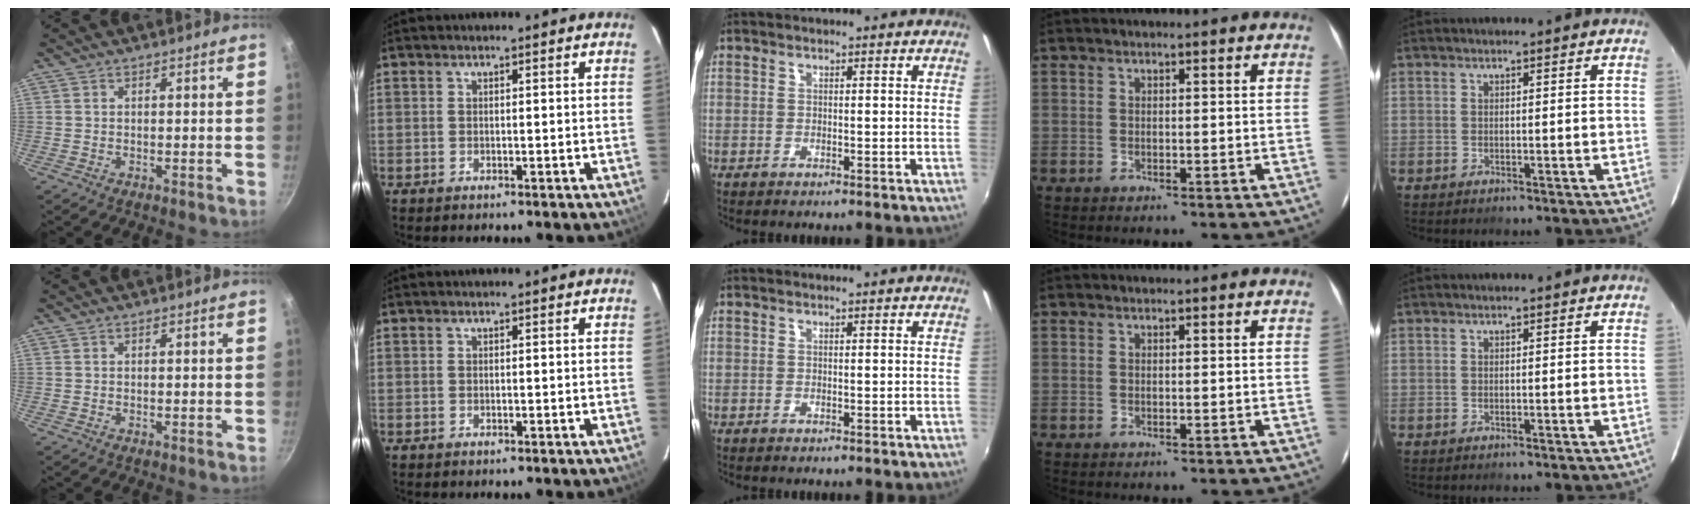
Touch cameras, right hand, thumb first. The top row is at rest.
{}